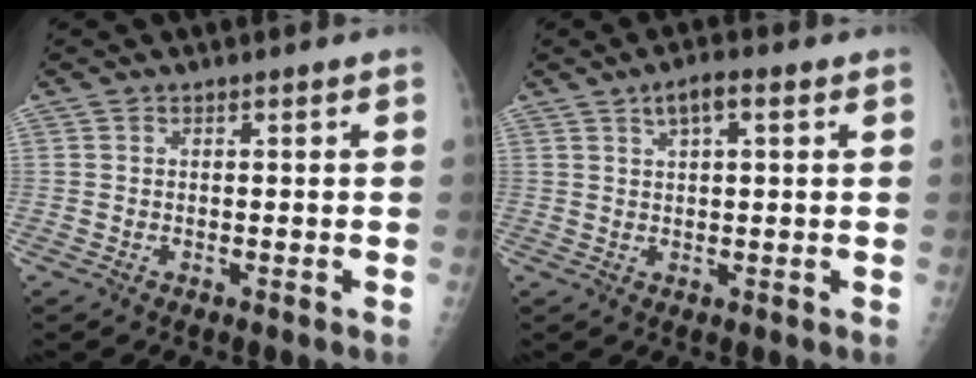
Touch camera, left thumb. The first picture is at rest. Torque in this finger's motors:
{"motor_torque": [0.13, 0.03, 0.26, 0.29, -0.02]}